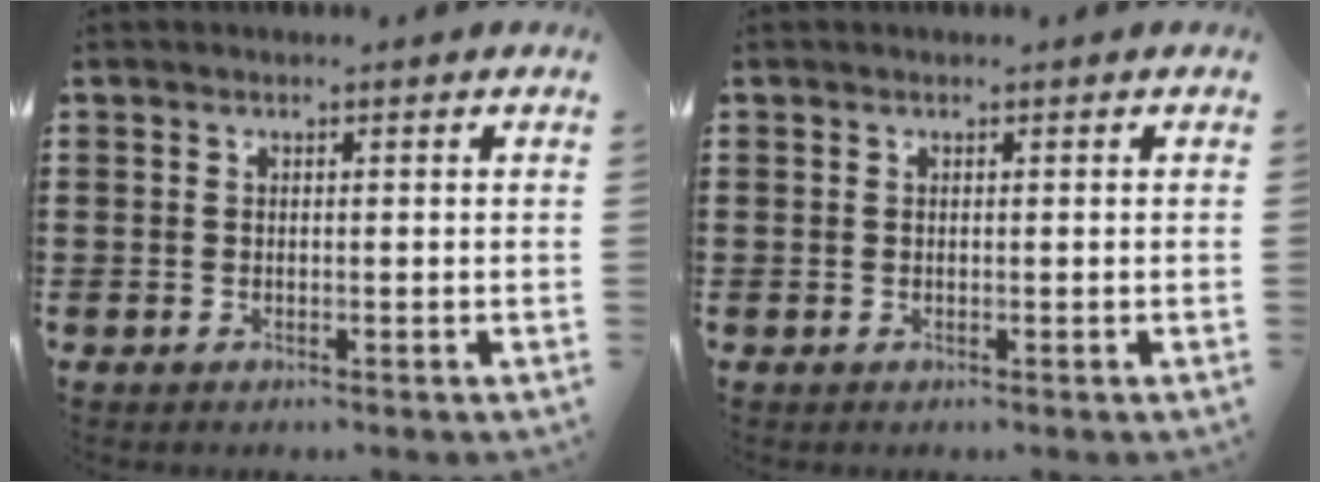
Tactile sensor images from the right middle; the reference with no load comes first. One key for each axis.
{"total": 0.0}